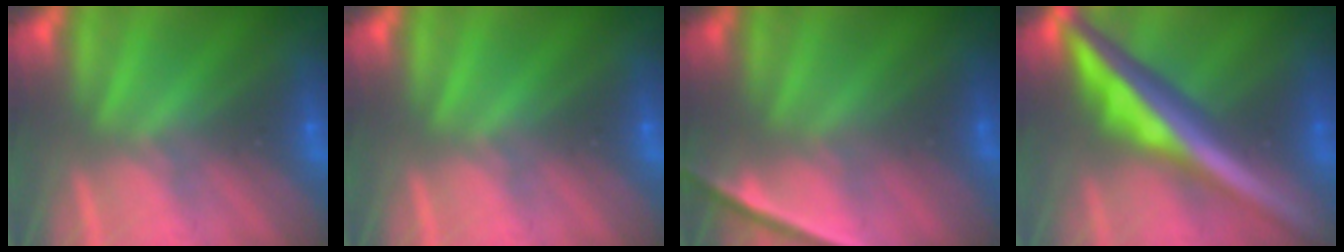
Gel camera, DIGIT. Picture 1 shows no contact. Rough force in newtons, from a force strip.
{"total": 0.0}
{"total": 2.2}
{"total": 6.8}